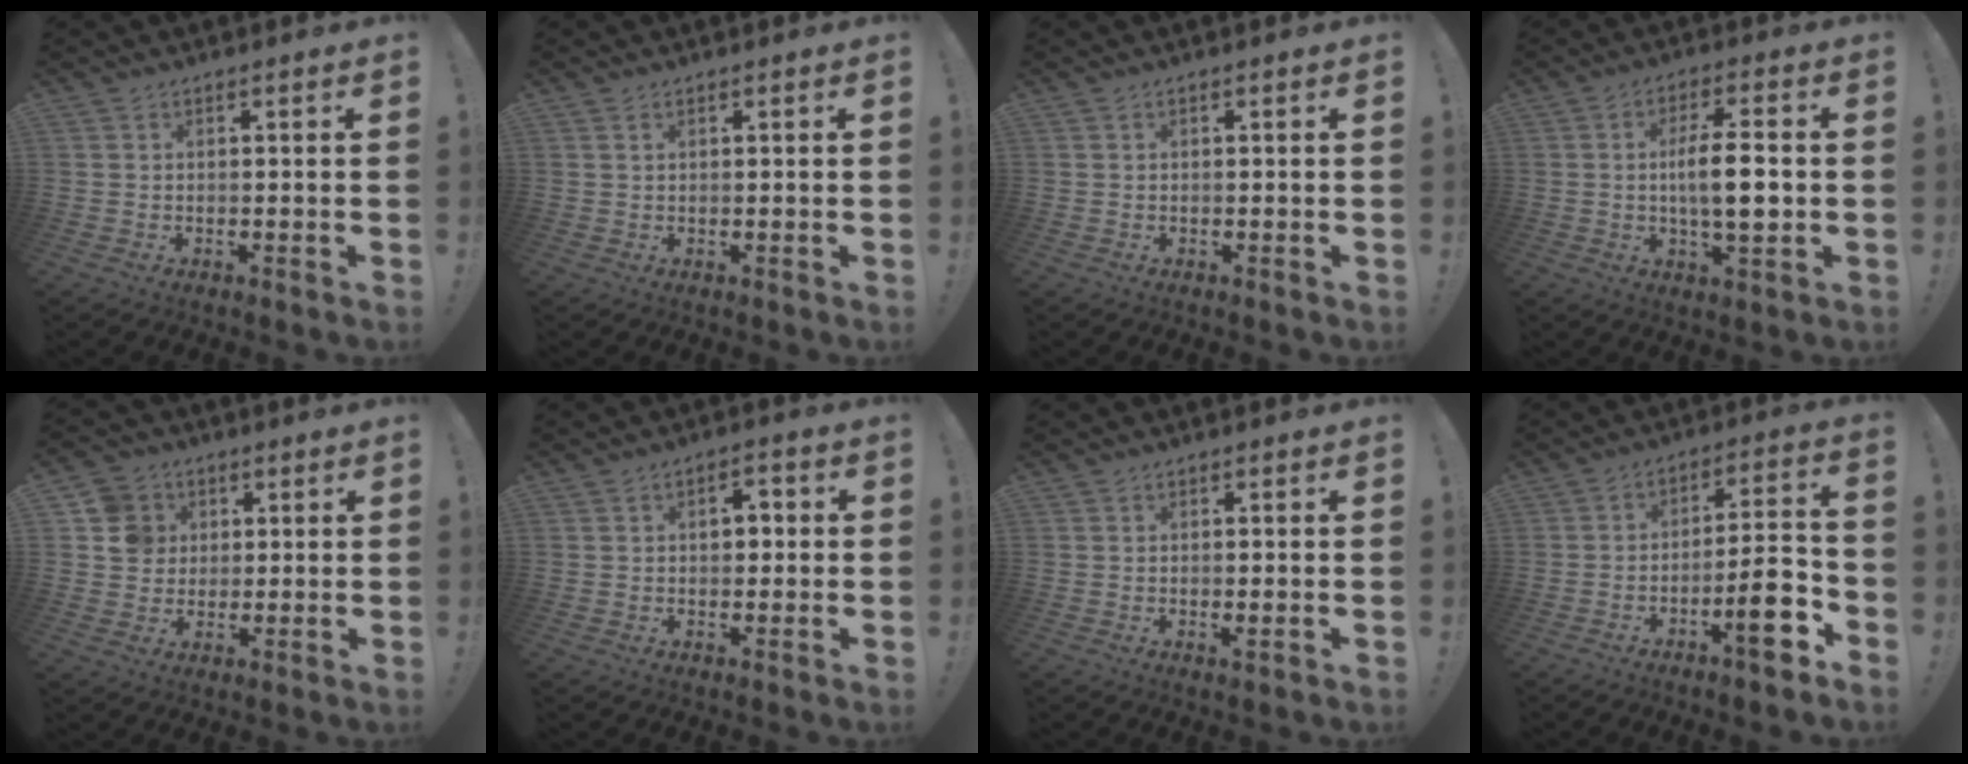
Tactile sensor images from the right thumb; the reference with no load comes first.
{"total": 0.7, "force": [0.5, 0.3, 0.4], "torque": [-0.009, 0.001, 0.009]}
{"total": 0.0}
{"total": 10.7, "force": [-0.8, 2.7, 10.3], "torque": [-0.181, 0.004, -0.021]}
{"total": 8.6, "force": [2.3, 8.0, 2.1], "torque": [-0.024, -0.008, 0.049]}
{"total": 4.3, "force": [0.1, 3.1, 3.0], "torque": [-0.030, 0.003, -0.007]}
{"total": 1.5, "force": [-0.1, 0.1, 1.5], "torque": [-0.027, 0.000, -0.003]}
{"total": 13.5, "force": [-6.5, 3.0, 11.4], "torque": [-0.152, 0.031, -0.101]}